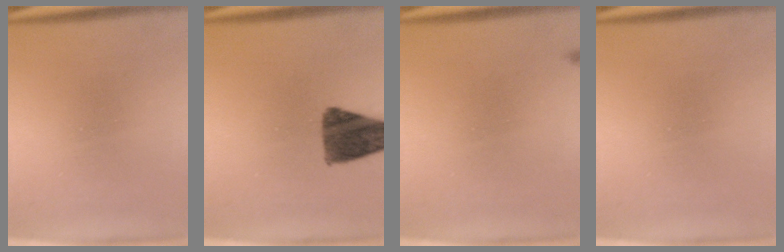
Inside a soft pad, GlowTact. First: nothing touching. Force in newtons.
{"total": 11.0}
{"total": 0.6}
{"total": 0.0}